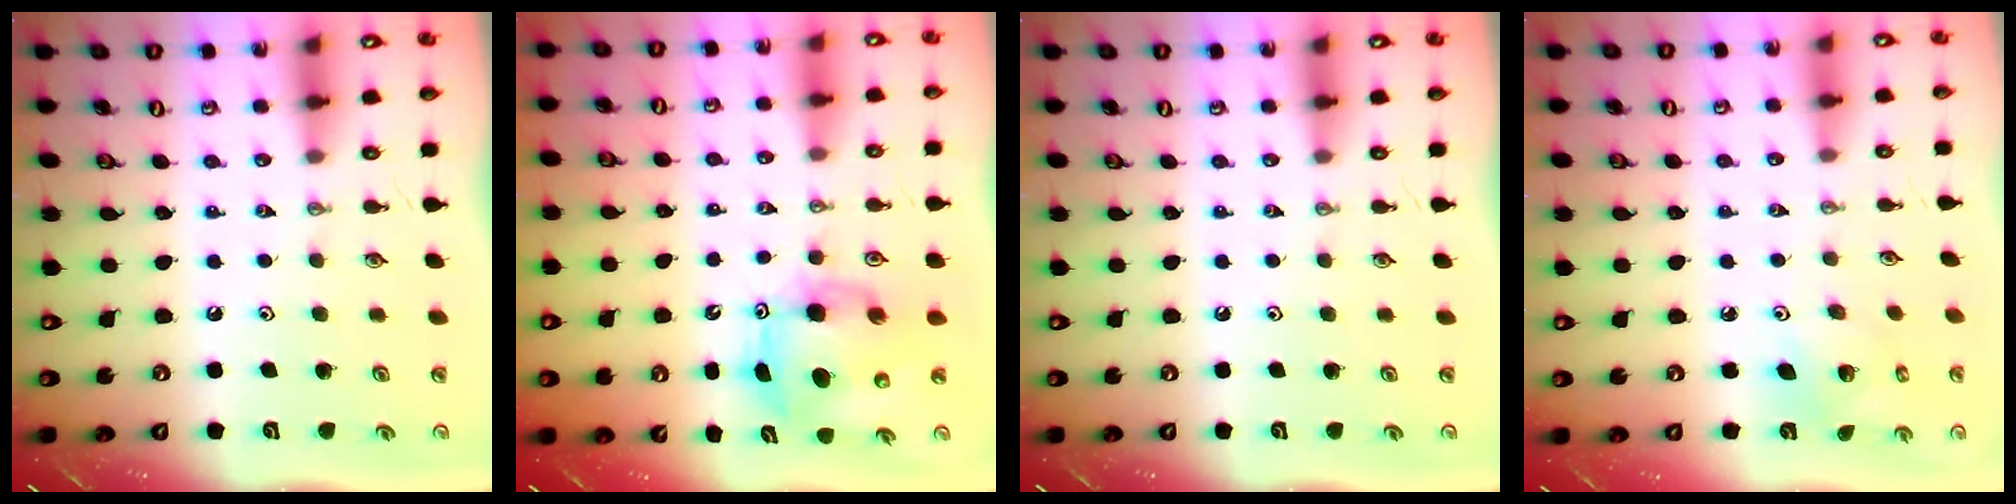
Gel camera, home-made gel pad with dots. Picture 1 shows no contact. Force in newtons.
{"total": 8.6, "press": 8.5, "slide": 1.5}
{"total": 0.0}
{"total": 5.7, "press": 5.7, "slide": 0.2}